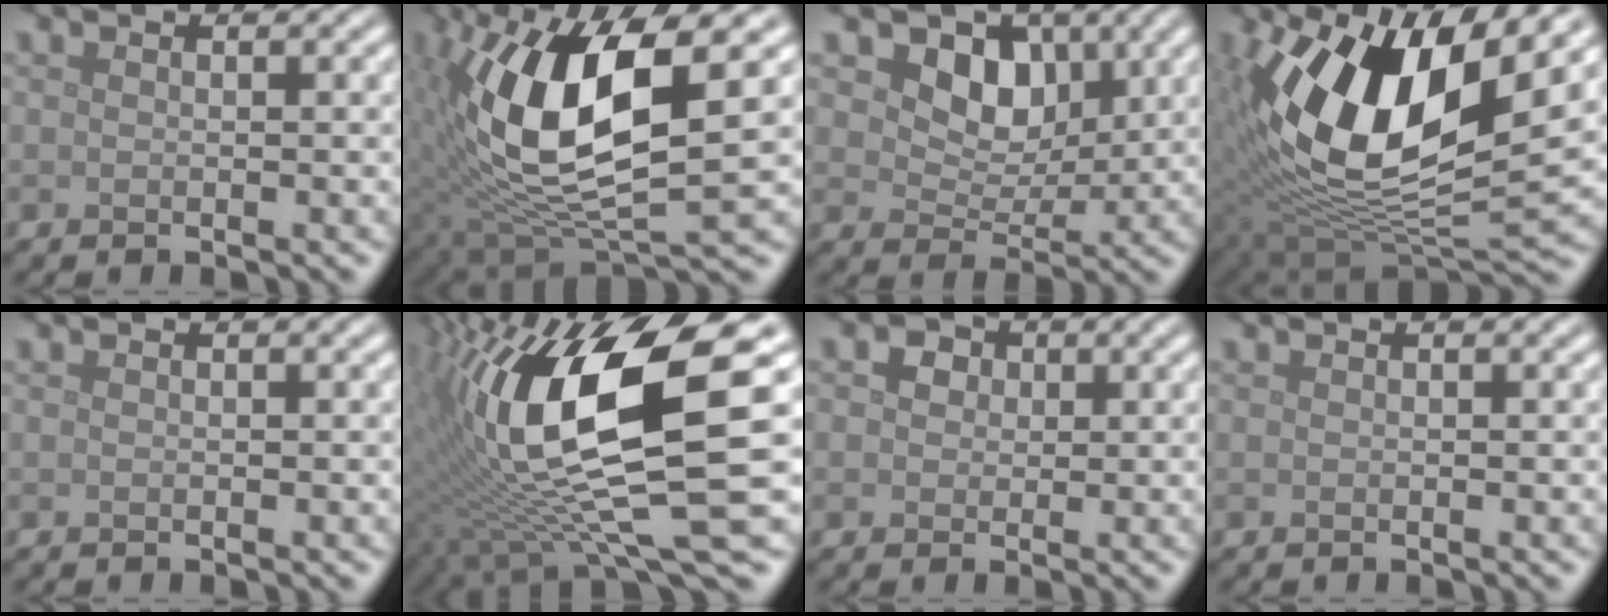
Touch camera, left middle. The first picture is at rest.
{"total": 12.0, "force": [1.8, 4.5, 11.0], "torque": [-0.218, -0.008, 0.035]}
{"total": 5.2, "force": [2.3, 3.7, 2.9], "torque": [-0.054, -0.011, 0.029]}
{"total": 14.5, "force": [4.0, 6.4, 12.4], "torque": [-0.229, -0.005, 0.069]}
{"total": 0.0}
{"total": 15.6, "force": [1.0, 4.6, 14.9], "torque": [-0.270, -0.012, 0.024]}
{"total": 2.7, "force": [1.0, 2.1, 1.4], "torque": [-0.019, 0.008, -0.003]}
{"total": 0.0}